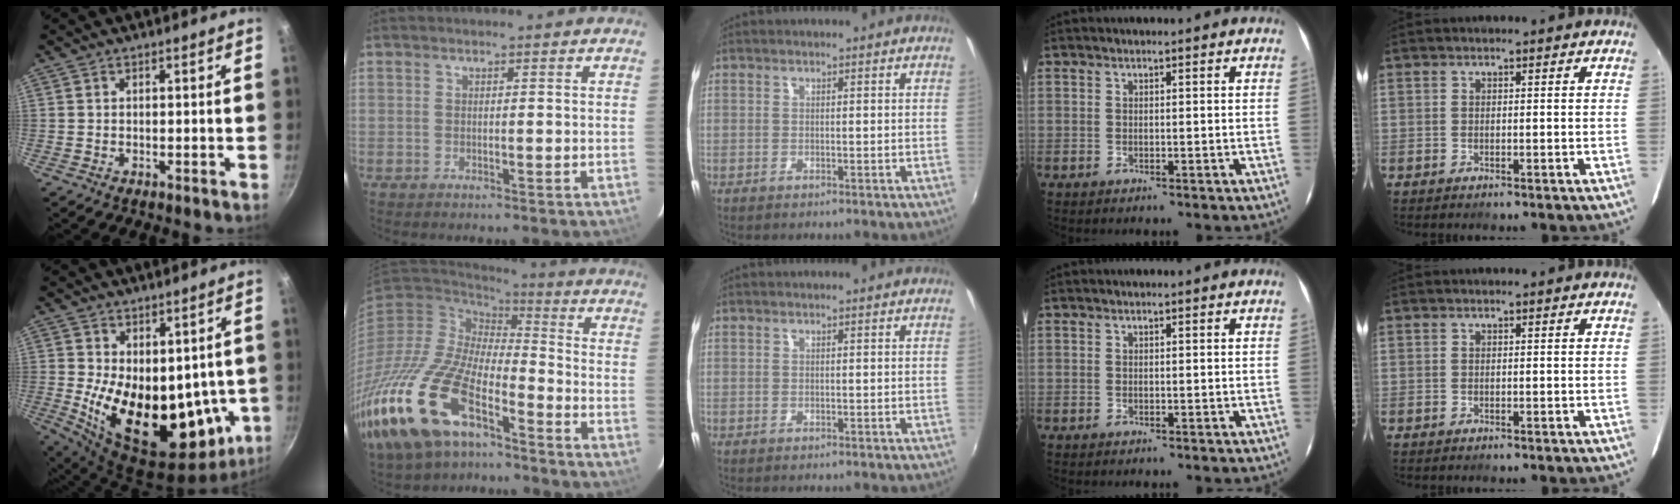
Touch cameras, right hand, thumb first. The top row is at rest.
{"thumb": {"total": 21.0, "force": [0.3, 12.1, 17.1], "torque": [-0.245, -0.047, 0.035]}, "index": {"total": 22.2, "force": [-12.4, 10.3, 15.3], "torque": [-0.341, -0.035, -0.238]}}